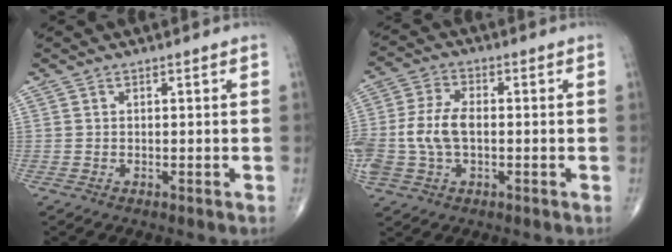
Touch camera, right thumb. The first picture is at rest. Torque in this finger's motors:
{"motor_torque": [1.59, 1.54, 1.09, -0.38, 0.45]}